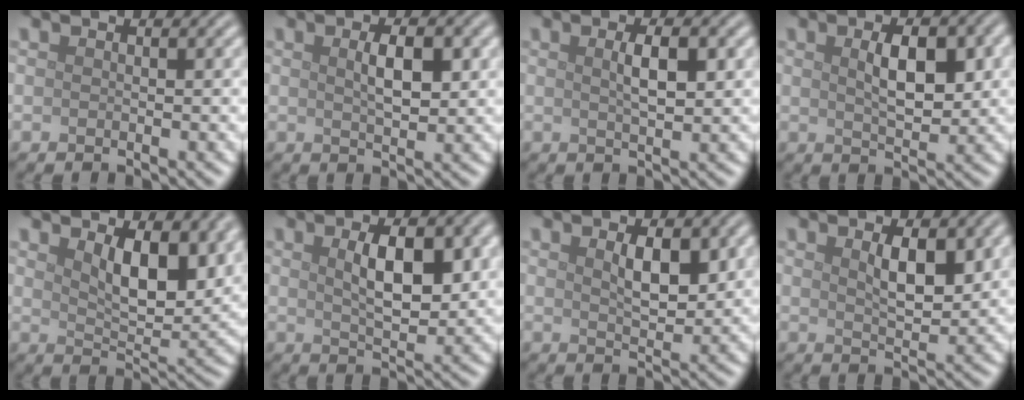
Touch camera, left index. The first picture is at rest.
{"total": 3.1, "force": [0.8, 1.1, 2.8], "torque": [-0.051, 0.002, 0.016]}
{"total": 2.8, "force": [0.7, 0.8, 2.6], "torque": [-0.044, 0.003, 0.014]}
{"total": 4.6, "force": [1.0, 2.0, 4.0], "torque": [-0.073, 0.001, 0.021]}
{"total": 6.6, "force": [2.9, 2.9, 5.2], "torque": [-0.089, -0.011, 0.052]}
{"total": 5.5, "force": [1.3, 2.2, 4.9], "torque": [-0.082, 0.003, 0.024]}
{"total": 3.3, "force": [1.1, 1.3, 2.9], "torque": [-0.051, -0.001, 0.022]}
{"total": 3.7, "force": [1.2, 1.3, 3.2], "torque": [-0.058, -0.001, 0.024]}